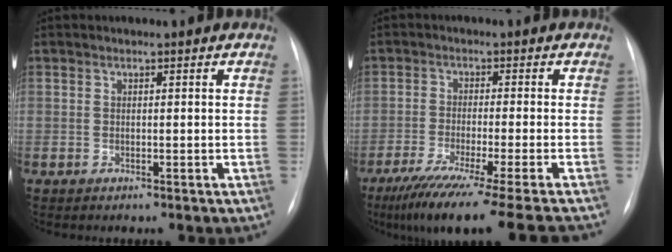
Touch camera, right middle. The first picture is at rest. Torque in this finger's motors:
{"motor_torque": [0.87, -0.84, 0.20, 0.07]}